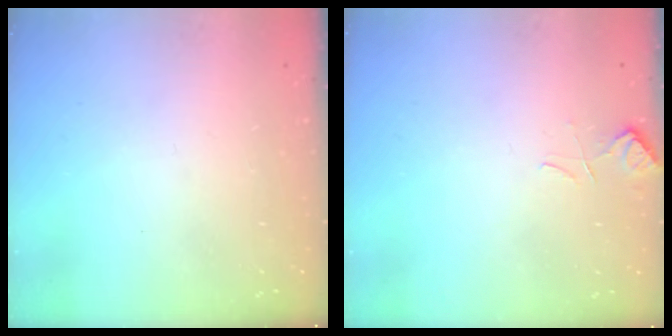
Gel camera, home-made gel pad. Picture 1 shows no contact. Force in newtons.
{"total": 2.5, "press": 2.5, "slide": 0.5}